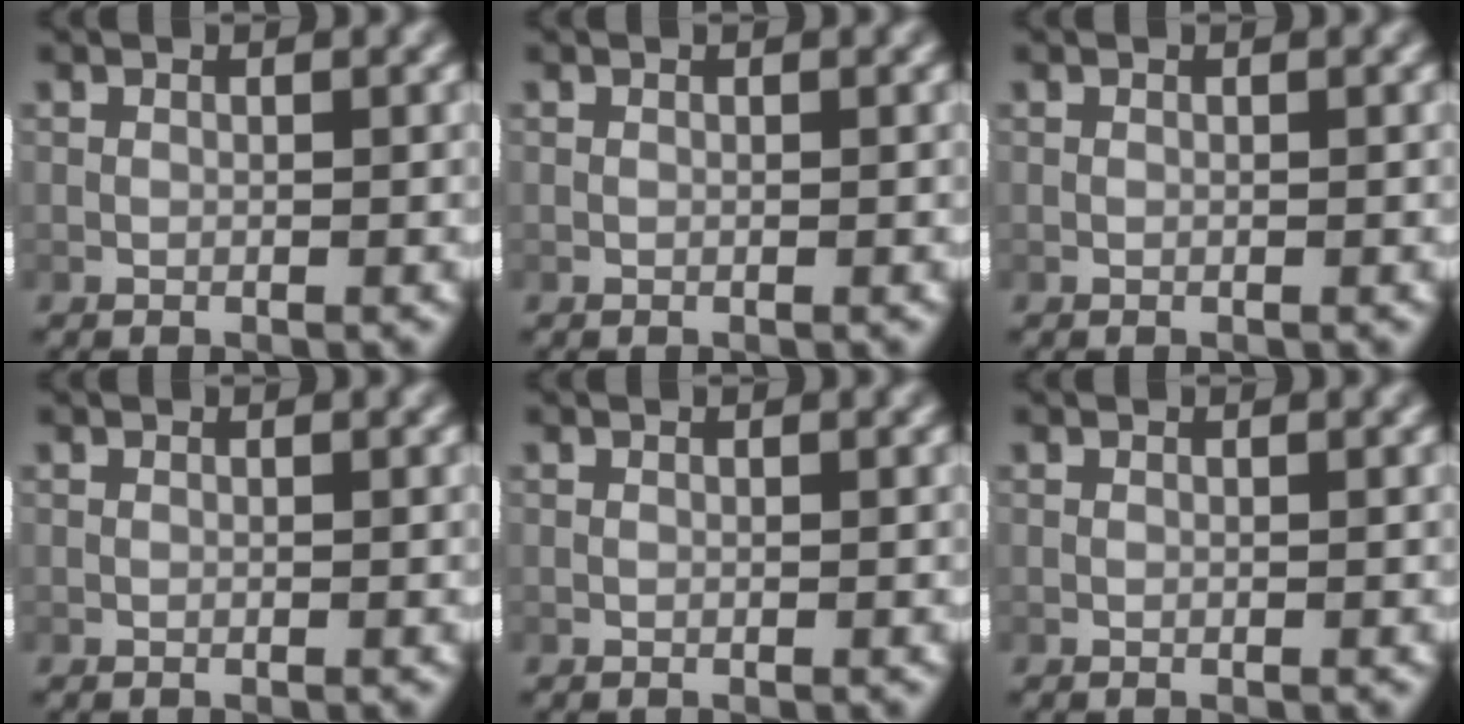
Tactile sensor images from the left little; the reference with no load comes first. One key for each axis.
{"total": 0.0}
{"total": 0.0}
{"total": 0.0}
{"total": 0.0}
{"total": 0.0}